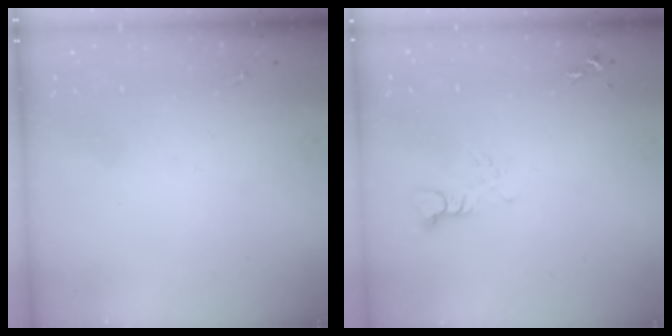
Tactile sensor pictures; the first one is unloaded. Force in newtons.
{"total": 3.6, "press": 3.6, "slide": 0.3}